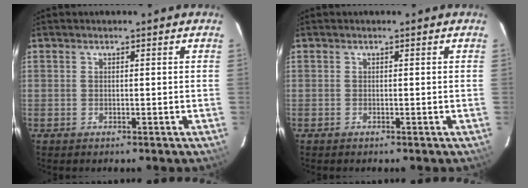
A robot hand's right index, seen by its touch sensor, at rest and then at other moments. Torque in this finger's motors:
{"motor_torque": [0.16, 0.10, 0.03, 0.01]}